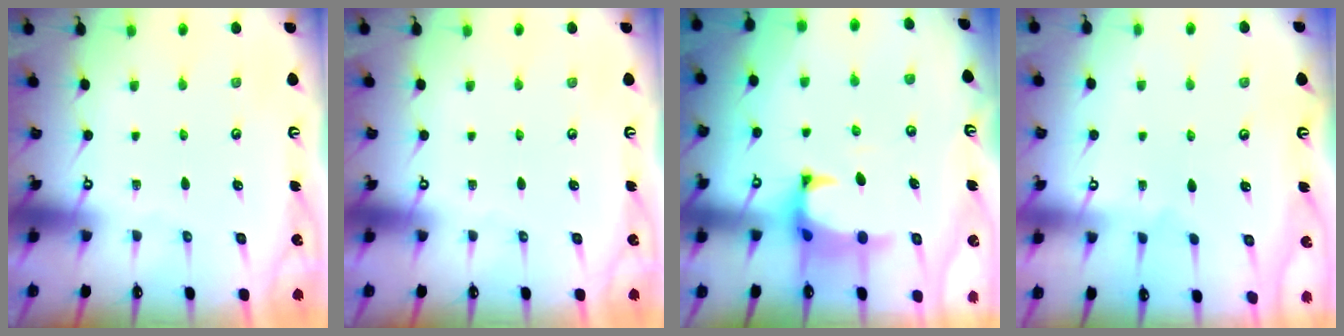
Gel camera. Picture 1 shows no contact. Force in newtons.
{"total": 0.0}
{"total": 1.0, "press": 0.1, "slide": 1.0}
{"total": 5.7, "press": 5.7, "slide": 0.1}